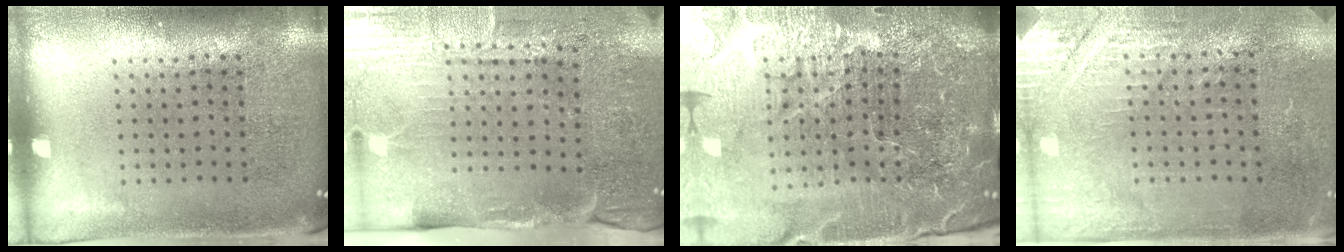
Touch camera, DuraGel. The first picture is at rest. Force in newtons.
{"total": 3.7, "press": 3.5, "slide": 1.2}
{"total": 6.7, "press": 5.9, "slide": 3.1}
{"total": 2.9, "press": 2.8, "slide": 0.5}